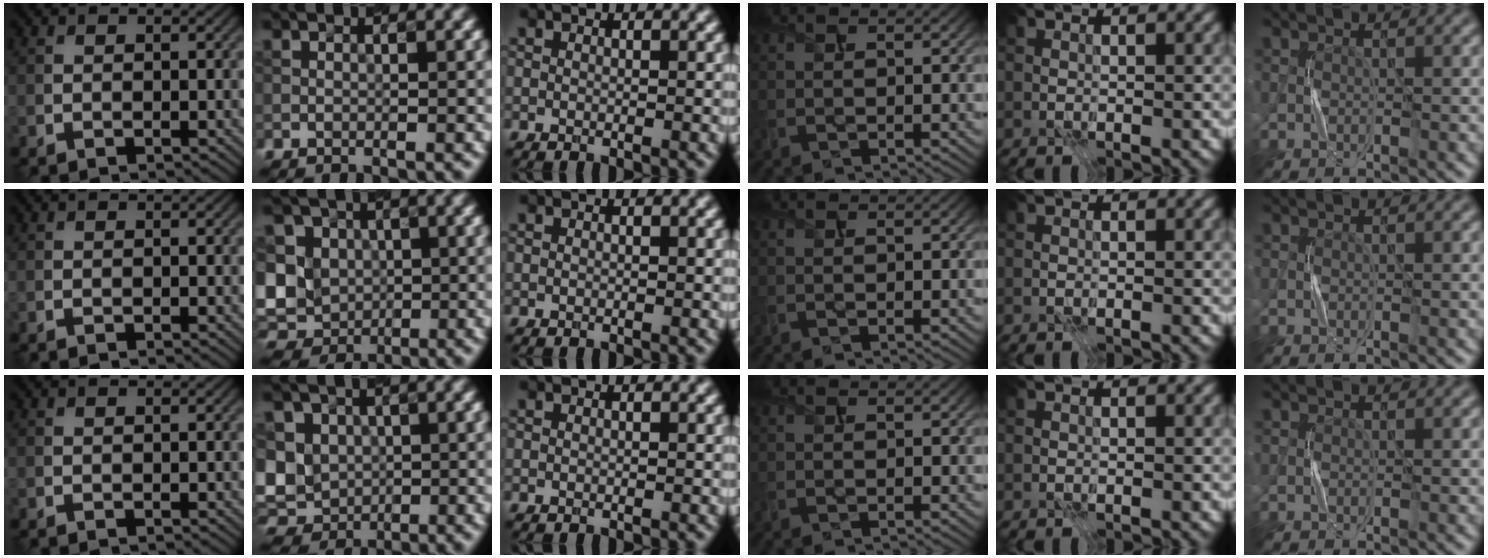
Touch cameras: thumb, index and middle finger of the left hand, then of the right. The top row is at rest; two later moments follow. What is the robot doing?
{"motion": "press", "object": "calculator"}